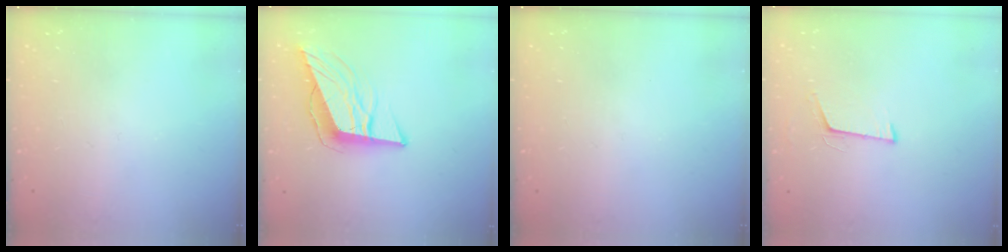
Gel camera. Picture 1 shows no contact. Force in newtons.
{"total": 11.4, "press": 10.8, "slide": 3.6}
{"total": 0.0}
{"total": 5.9, "press": 5.6, "slide": 2.0}